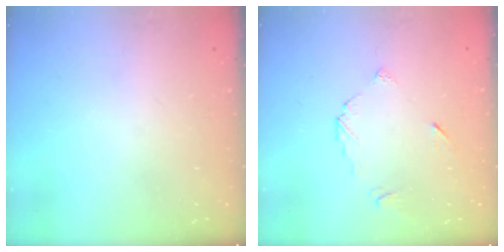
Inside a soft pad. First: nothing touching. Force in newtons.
{"total": 4.5, "press": 4.5, "slide": 0.5}